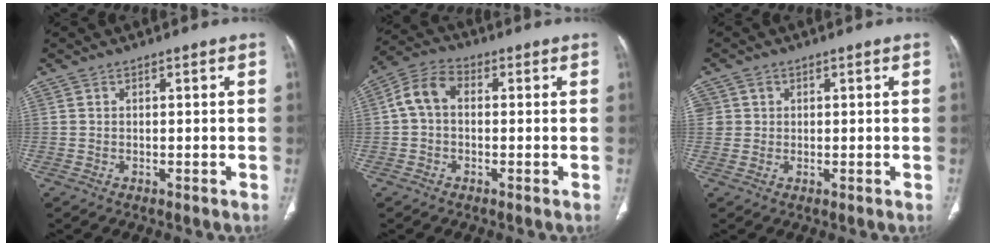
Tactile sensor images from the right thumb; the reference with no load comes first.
{"total": 6.6, "force": [0.5, 4.6, 4.7], "torque": [-0.087, 0.020, -0.003]}
{"total": 2.5, "force": [0.5, 2.4, 0.3], "torque": [0.014, 0.002, 0.009]}